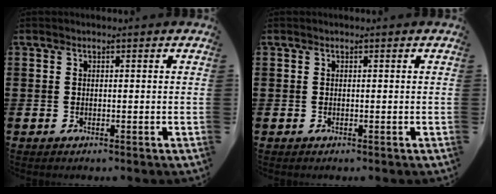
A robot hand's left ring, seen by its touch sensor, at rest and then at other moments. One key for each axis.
{"total": 0.0}